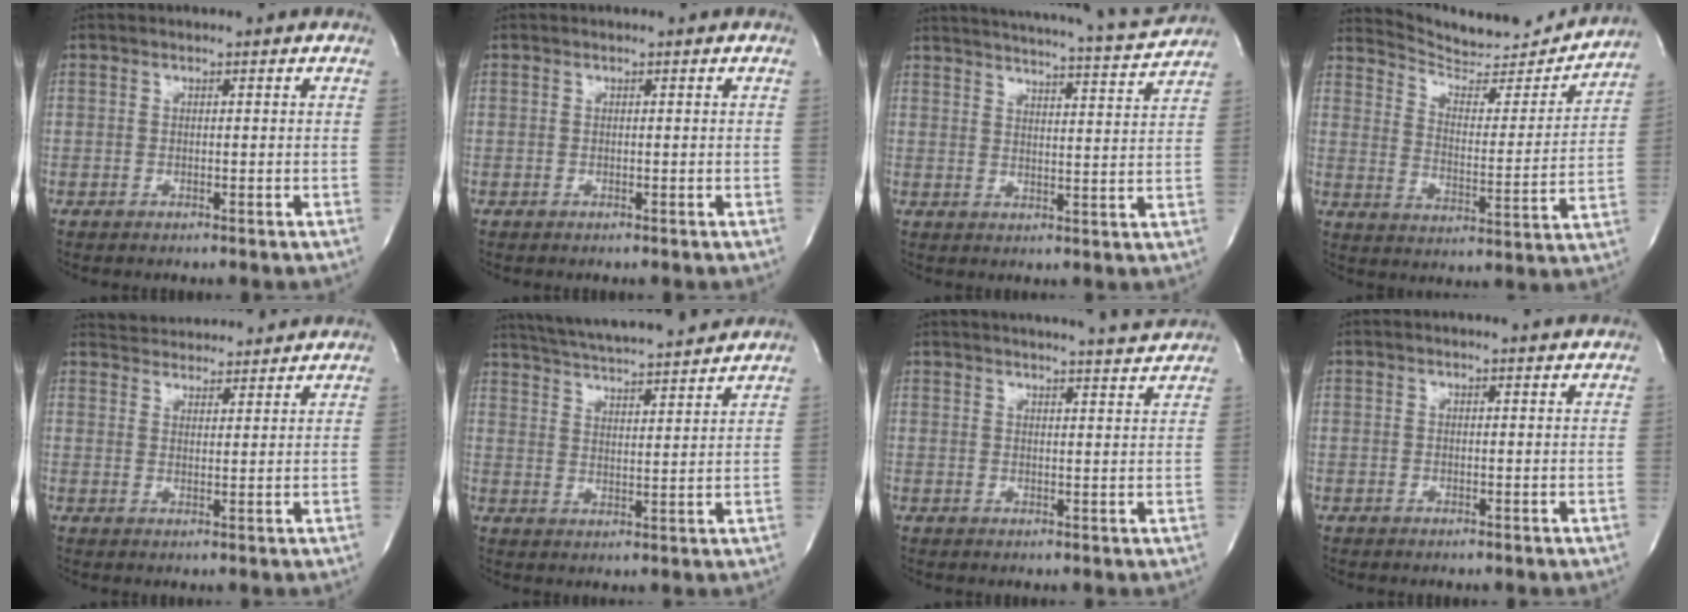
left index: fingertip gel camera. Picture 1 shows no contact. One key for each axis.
{"total": 0.0}
{"total": 16.8, "fx": 16.1, "fy": -0.4, "fz": 4.9, "tx": -0.084, "ty": -0.038, "tz": 0.208}
{"total": 15.4, "fx": 15.1, "fy": 1.9, "fz": 2.0, "tx": -0.029, "ty": -0.036, "tz": 0.214}
{"total": 9.9, "fx": 9.5, "fy": 1.8, "fz": 1.8, "tx": -0.027, "ty": 0.021, "tz": 0.133}
{"total": 16.7, "fx": 15.3, "fy": 1.1, "fz": 6.7, "tx": -0.119, "ty": 0.020, "tz": 0.229}
{"total": 11.2, "fx": 10.8, "fy": -0.4, "fz": 3.1, "tx": -0.048, "ty": -0.012, "tz": 0.128}
{"total": 2.2, "fx": 2.1, "fy": 0.0, "fz": 0.4, "tx": -0.010, "ty": 0.000, "tz": 0.018}